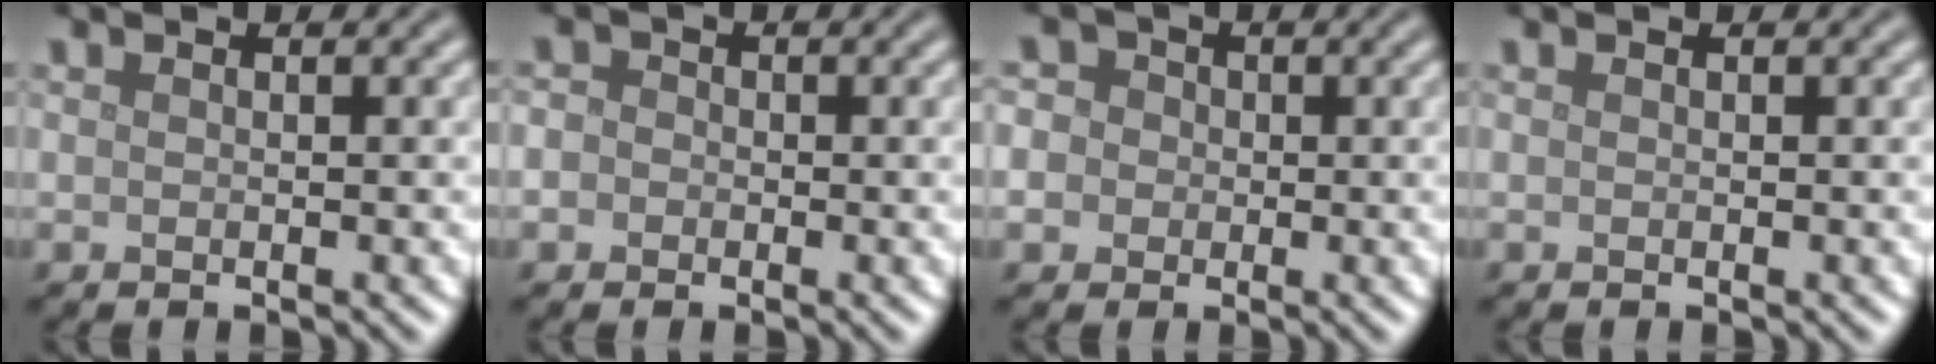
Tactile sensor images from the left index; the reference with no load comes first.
{"total": 2.0, "force": [0.1, 1.9, 0.8], "torque": [0.007, 0.009, -0.023]}
{"total": 5.7, "force": [1.0, 5.1, 2.1], "torque": [-0.035, 0.043, -0.021]}
{"total": 0.0}